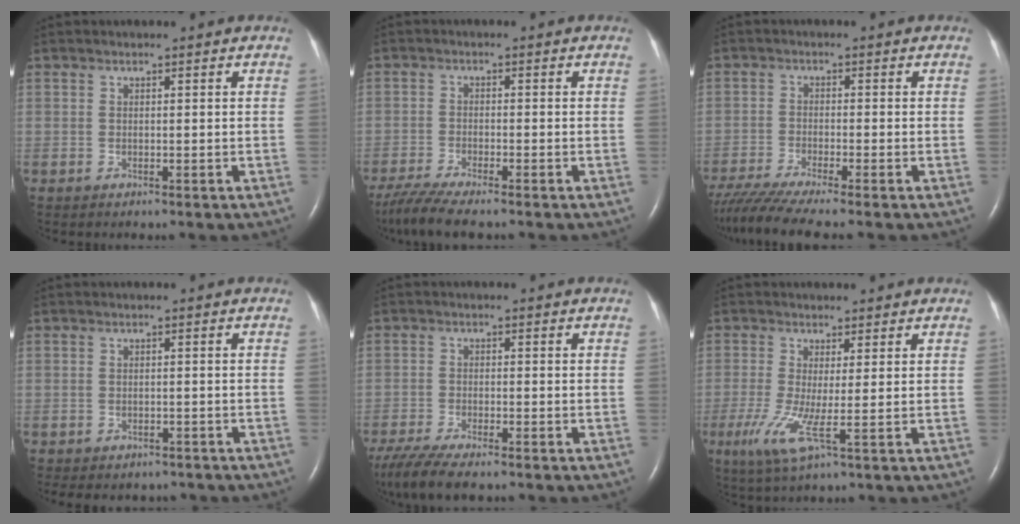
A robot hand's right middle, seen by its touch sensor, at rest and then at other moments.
{"total": 6.4, "force": [-5.3, 0.2, 3.5], "torque": [-0.069, -0.021, -0.096]}
{"total": 8.8, "force": [-7.5, -0.9, 4.4], "torque": [-0.075, -0.026, -0.127]}
{"total": 6.9, "force": [-5.9, 3.2, 1.7], "torque": [-0.025, 0.003, -0.067]}
{"total": 8.9, "force": [-7.2, 1.3, 5.0], "torque": [-0.094, -0.022, -0.123]}
{"total": 5.6, "force": [-1.4, 0.1, 5.4], "torque": [-0.122, -0.021, -0.024]}